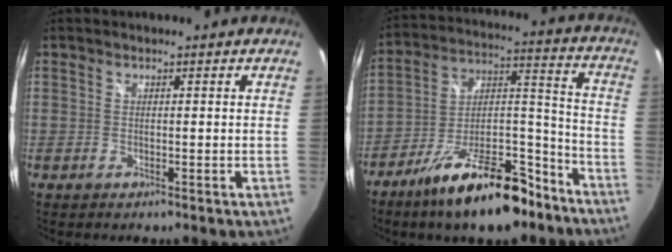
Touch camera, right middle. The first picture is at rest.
{"total": 19.4, "force": [-13.3, 7.1, 12.2], "torque": [-0.199, 0.021, -0.206]}